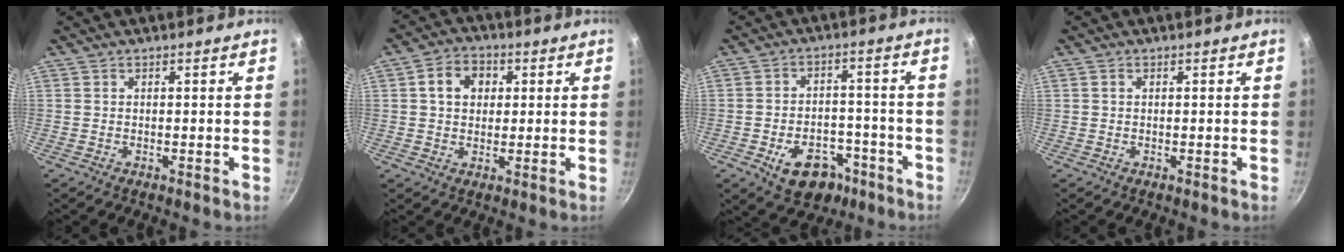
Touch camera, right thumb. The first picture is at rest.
{"total": 7.1, "force": [1.7, 5.6, 4.0], "torque": [-0.043, 0.008, 0.020]}
{"total": 11.3, "force": [-5.7, 7.5, 6.2], "torque": [-0.058, 0.041, -0.075]}
{"total": 0.5, "force": [0.1, 0.4, 0.3], "torque": [-0.005, 0.003, 0.002]}